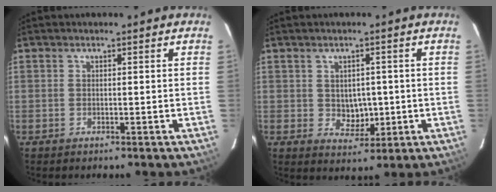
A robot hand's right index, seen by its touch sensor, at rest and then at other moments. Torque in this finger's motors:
{"motor_torque": [-0.04, -0.04, 0.09, 0.01]}